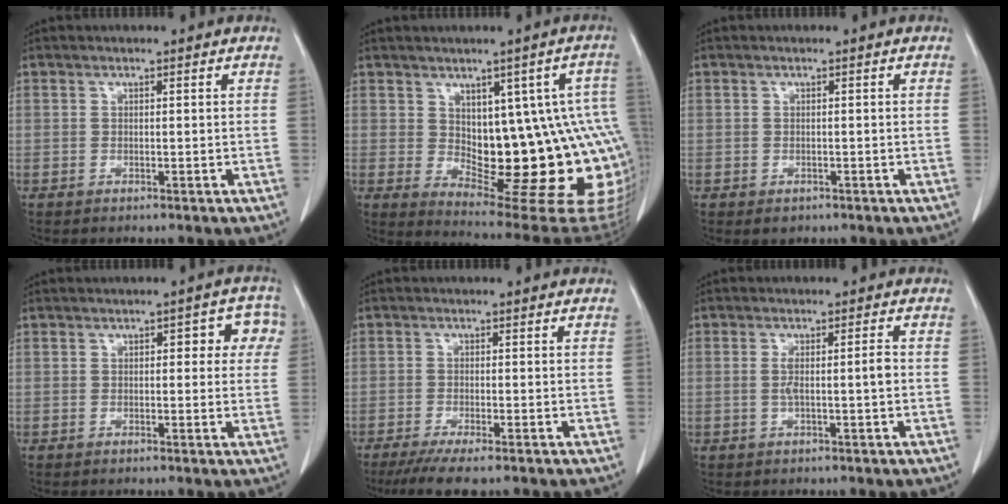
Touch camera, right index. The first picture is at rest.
{"total": 18.4, "force": [-0.4, 7.1, 16.9], "torque": [-0.134, 0.021, 0.017]}
{"total": 1.2, "force": [-0.5, 1.0, 0.3], "torque": [-0.004, 0.002, -0.002]}
{"total": 4.9, "force": [1.3, 2.4, 4.1], "torque": [-0.029, 0.025, 0.009]}
{"total": 6.0, "force": [-4.6, 0.4, 3.8], "torque": [-0.057, -0.014, -0.074]}
{"total": 3.2, "force": [-0.3, 0.0, 3.2], "torque": [-0.059, 0.006, -0.002]}